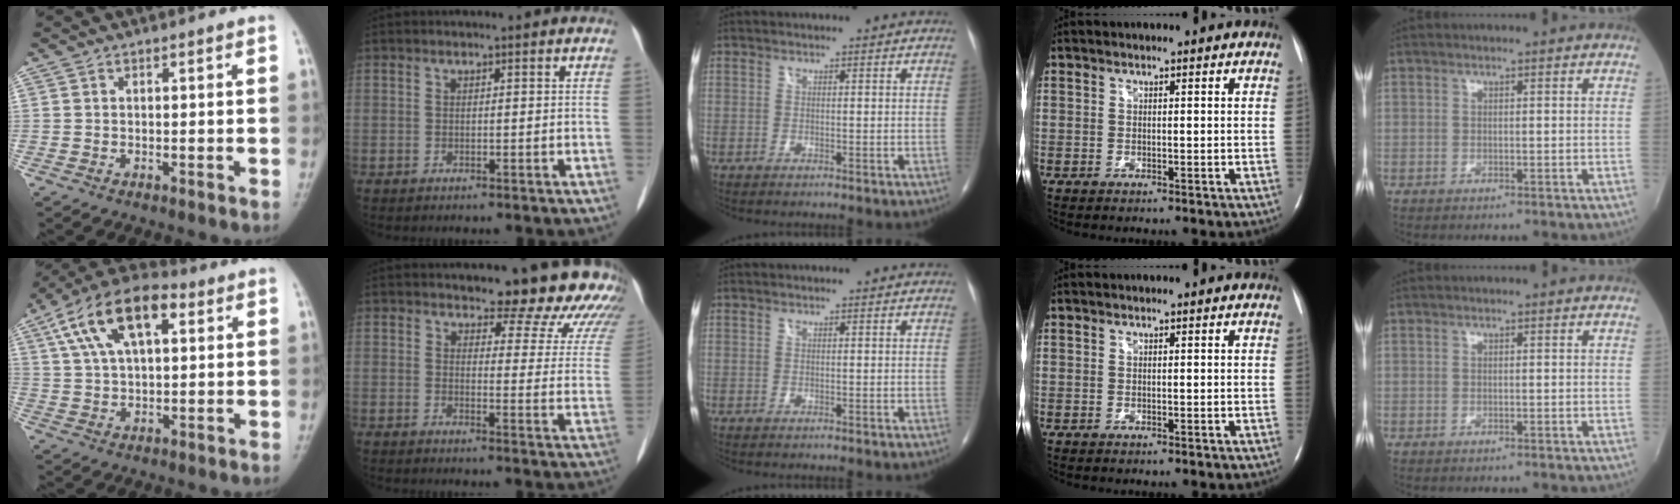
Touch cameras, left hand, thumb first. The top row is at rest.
{"thumb": {"total": 15.3, "force": [5.8, 7.5, 11.9], "torque": [-0.206, 0.018, 0.095]}, "index": {"total": 16.5, "force": [15.4, 3.9, 4.3], "torque": [-0.011, -0.075, 0.143]}}